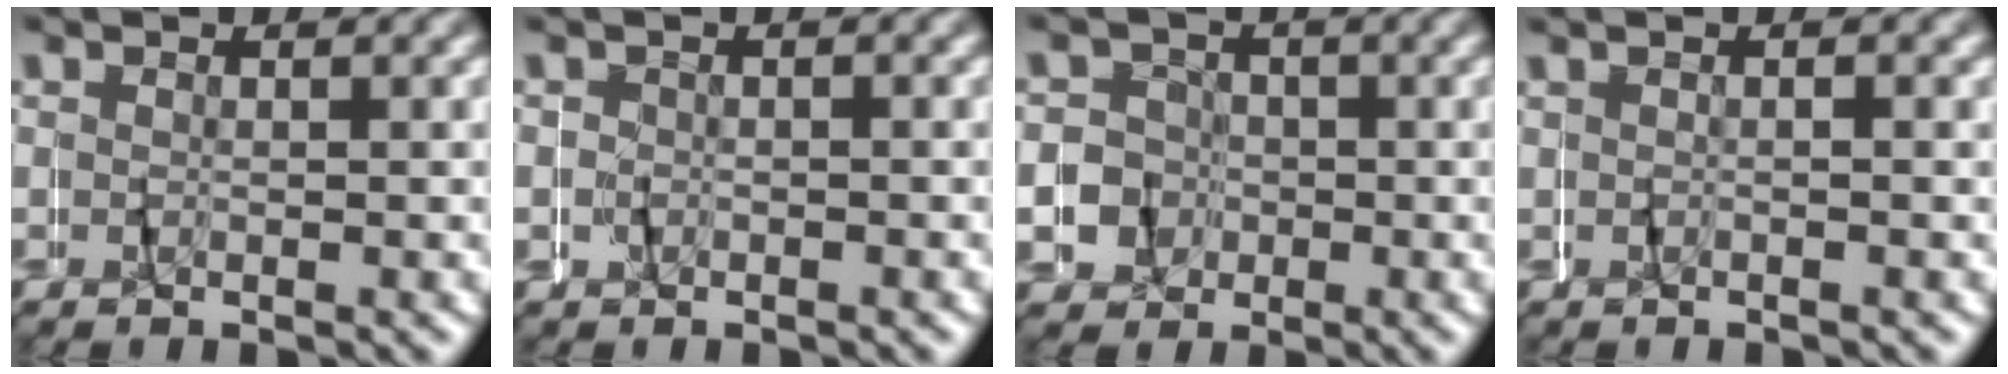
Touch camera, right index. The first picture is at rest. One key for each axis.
{"total": 0.8, "fx": 0.1, "fy": 0.8, "fz": -0.1, "tx": -0.010, "ty": 0.012, "tz": -0.004}
{"total": 6.3, "fx": -0.4, "fy": 6.2, "fz": 0.9, "tx": -0.028, "ty": -0.003, "tz": -0.014}
{"total": 0.8, "fx": -0.5, "fy": -0.6, "fz": 0.2, "tx": -0.013, "ty": 0.008, "tz": -0.010}